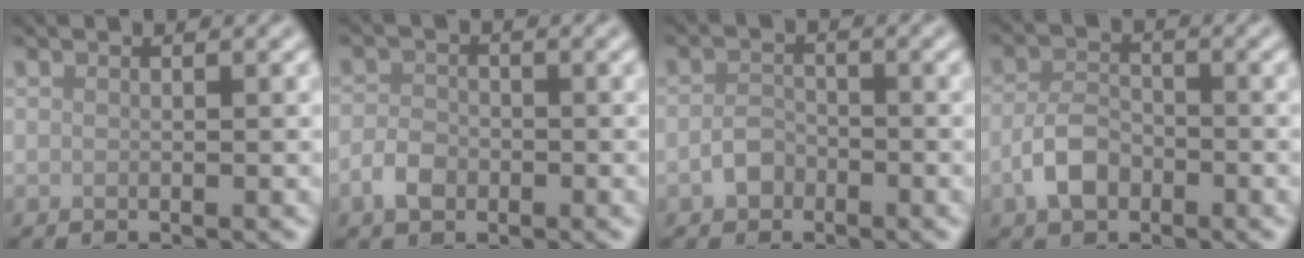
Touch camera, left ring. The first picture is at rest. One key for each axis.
{"total": 2.5, "fx": -1.2, "fy": 1.8, "fz": 1.4, "tx": -0.024, "ty": 0.002, "tz": -0.030}
{"total": 2.1, "fx": -1.2, "fy": 1.5, "fz": 0.9, "tx": -0.013, "ty": 0.005, "tz": -0.027}
{"total": 3.6, "fx": -1.8, "fy": 2.2, "fz": 2.1, "tx": -0.039, "ty": 0.006, "tz": -0.042}